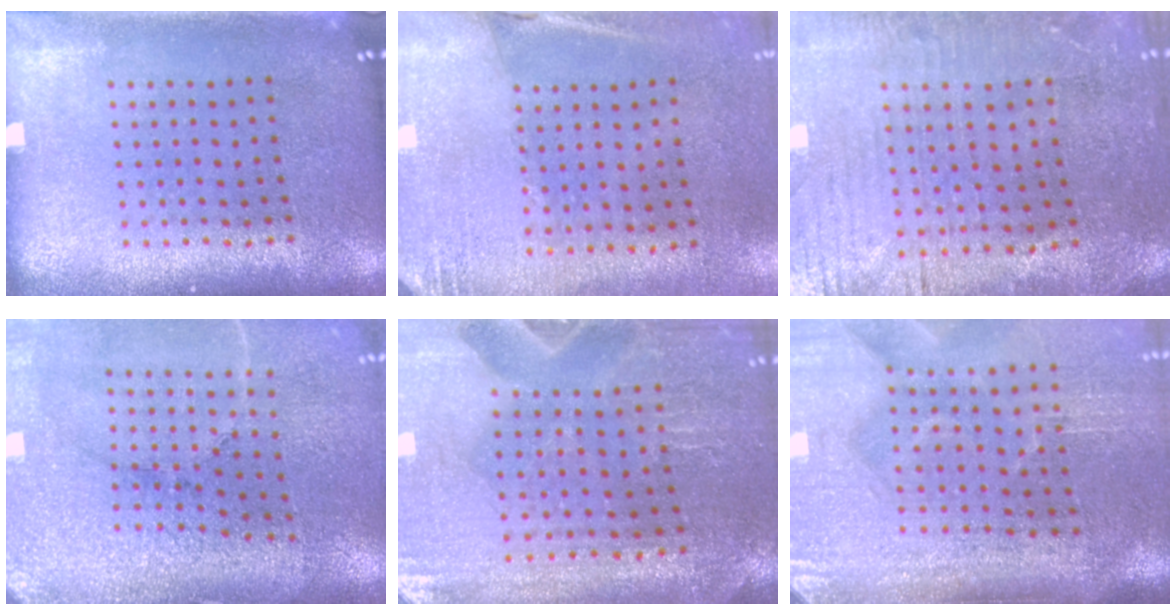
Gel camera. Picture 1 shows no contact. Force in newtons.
{"total": 2.6, "press": 2.3, "slide": 1.1}
{"total": 1.1, "press": 1.0, "slide": 0.4}
{"total": 3.5, "press": 3.5, "slide": 0.4}
{"total": 0.8, "press": 0.8, "slide": 0.2}
{"total": 5.0, "press": 4.2, "slide": 2.6}